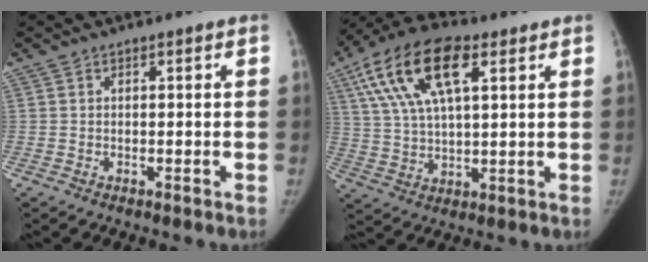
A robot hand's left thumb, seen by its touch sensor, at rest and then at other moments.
{"total": 17.2, "force": [7.1, 7.5, 13.8], "torque": [-0.261, 0.010, 0.125]}